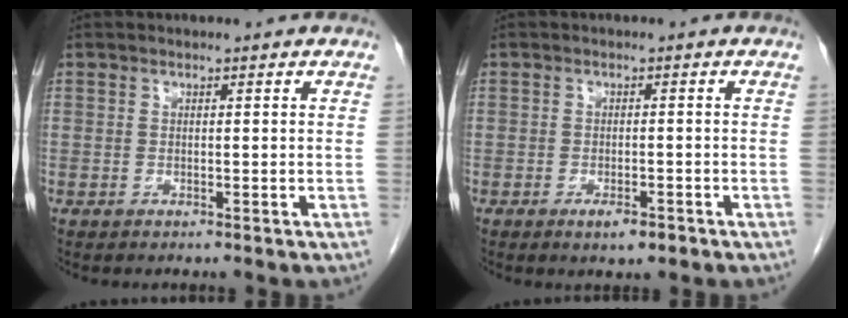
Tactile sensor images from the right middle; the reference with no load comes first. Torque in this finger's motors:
{"motor_torque": [0.24, -0.41, 0.08, 0.02]}